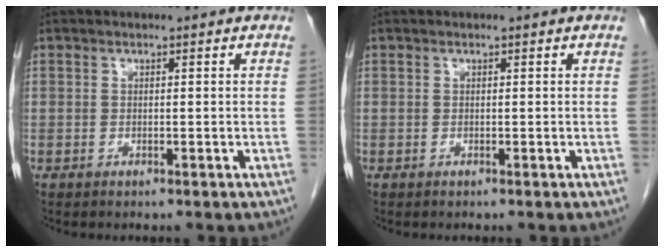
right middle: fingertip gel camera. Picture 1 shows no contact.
{"total": 0.0}